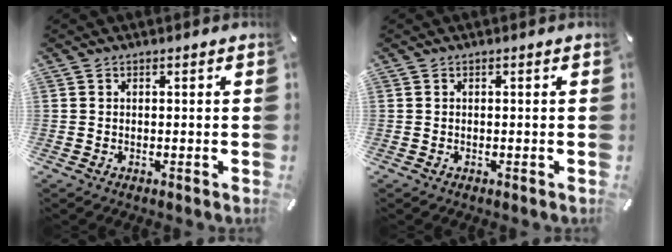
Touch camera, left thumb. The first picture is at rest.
{"total": 0.0}